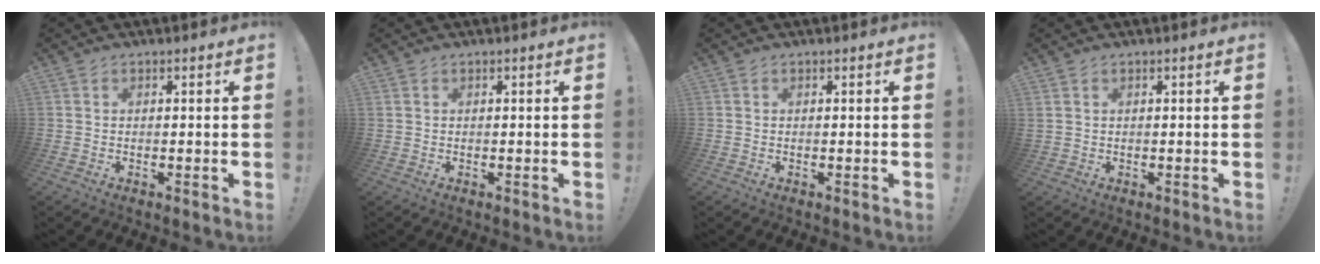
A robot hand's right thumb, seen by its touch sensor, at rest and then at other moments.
{"total": 0.0}
{"total": 0.0}
{"total": 0.9, "force": [0.4, 0.6, 0.5], "torque": [-0.009, 0.003, 0.007]}